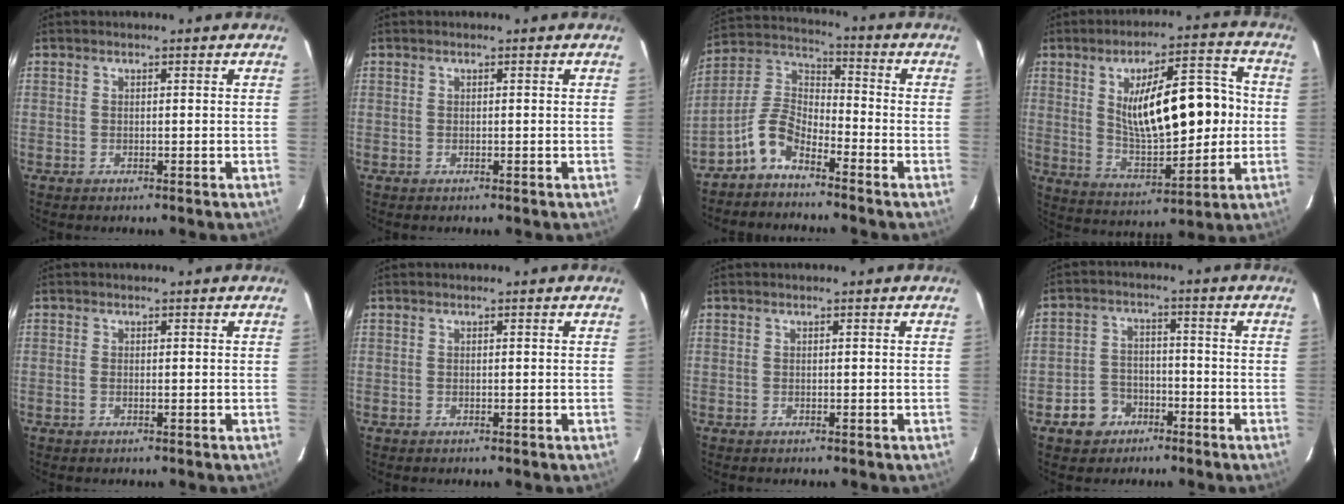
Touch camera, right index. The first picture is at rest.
{"total": 0.0}
{"total": 7.1, "force": [-5.2, 2.8, 4.0], "torque": [-0.093, 0.024, -0.111]}
{"total": 16.8, "force": [1.6, 5.5, 15.8], "torque": [-0.250, 0.021, 0.035]}
{"total": 0.6, "force": [-0.1, 0.2, 0.6], "torque": [-0.014, -0.001, -0.001]}
{"total": 0.0}
{"total": 0.0}
{"total": 5.9, "force": [-3.1, 4.8, 1.4], "torque": [-0.029, 0.015, -0.047]}